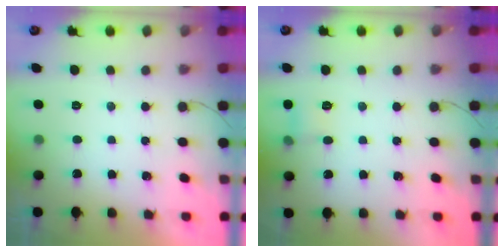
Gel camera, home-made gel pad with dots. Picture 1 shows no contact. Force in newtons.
{"total": 4.9, "press": 4.6, "slide": 1.6}